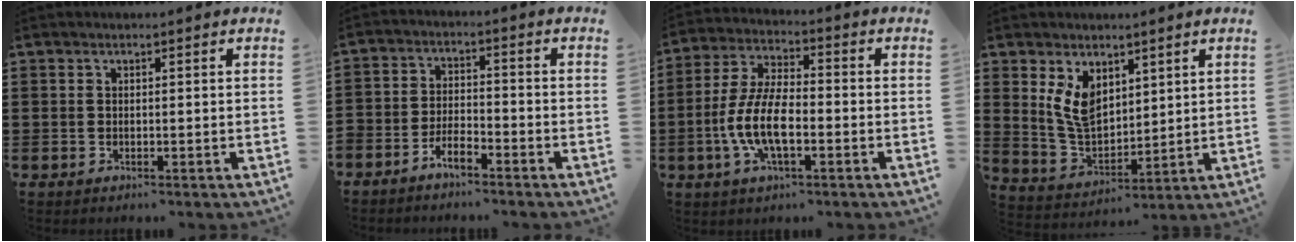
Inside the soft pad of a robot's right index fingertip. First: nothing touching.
{"total": 3.9, "force": [-3.7, 0.8, 0.9], "torque": [-0.028, 0.006, -0.079]}
{"total": 9.3, "force": [-2.6, 3.7, 8.1], "torque": [-0.192, -0.008, -0.056]}
{"total": 7.7, "force": [3.5, 4.7, 4.9], "torque": [-0.123, -0.004, 0.066]}